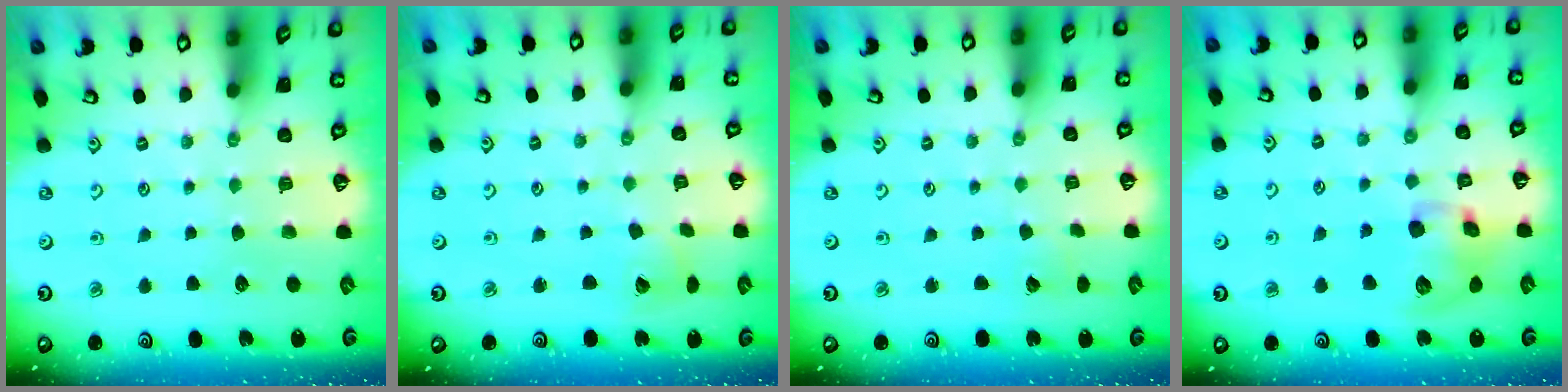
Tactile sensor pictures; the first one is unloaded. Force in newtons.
{"total": 5.5, "press": 5.5, "slide": 0.7}
{"total": 2.7, "press": 2.6, "slide": 0.3}
{"total": 12.8, "press": 12.7, "slide": 2.0}